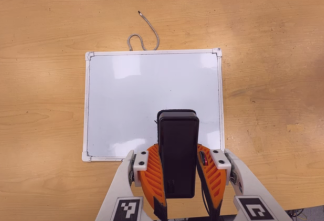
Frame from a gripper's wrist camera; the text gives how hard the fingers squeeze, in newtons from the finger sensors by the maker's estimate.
{"total": 6.8, "left": 5.7, "right": 7.9}